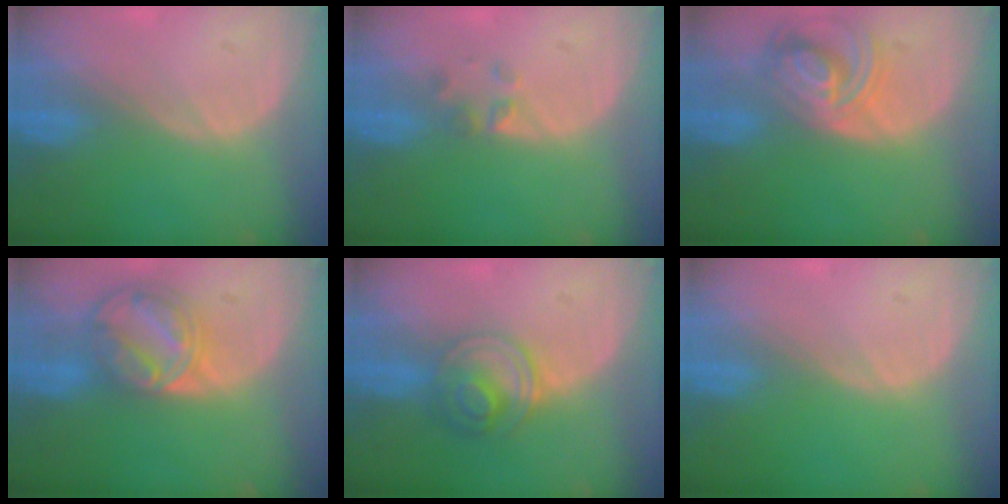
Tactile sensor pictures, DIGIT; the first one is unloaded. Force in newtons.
{"total": 1.9, "press": 1.7, "slide": 0.8}
{"total": 7.5, "press": 6.7, "slide": 3.5}
{"total": 8.7, "press": 7.5, "slide": 4.6}
{"total": 6.3, "press": 5.5, "slide": 3.1}
{"total": 0.0}